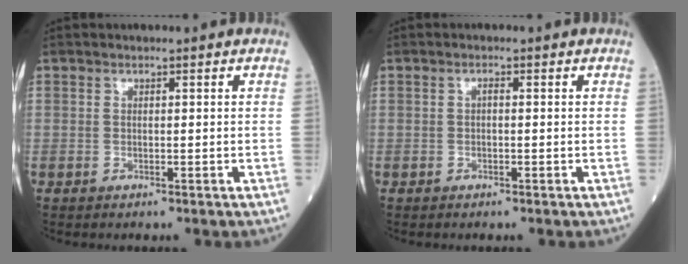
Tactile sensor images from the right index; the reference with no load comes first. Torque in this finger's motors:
{"motor_torque": [-0.01, 0.04, -0.08, 0.02]}